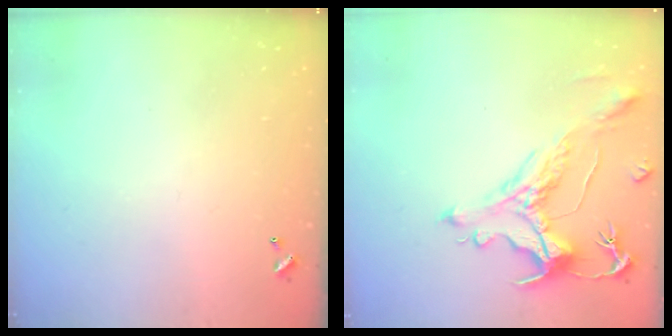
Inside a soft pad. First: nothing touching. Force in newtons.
{"total": 1.2, "press": 0.2, "slide": 1.2}